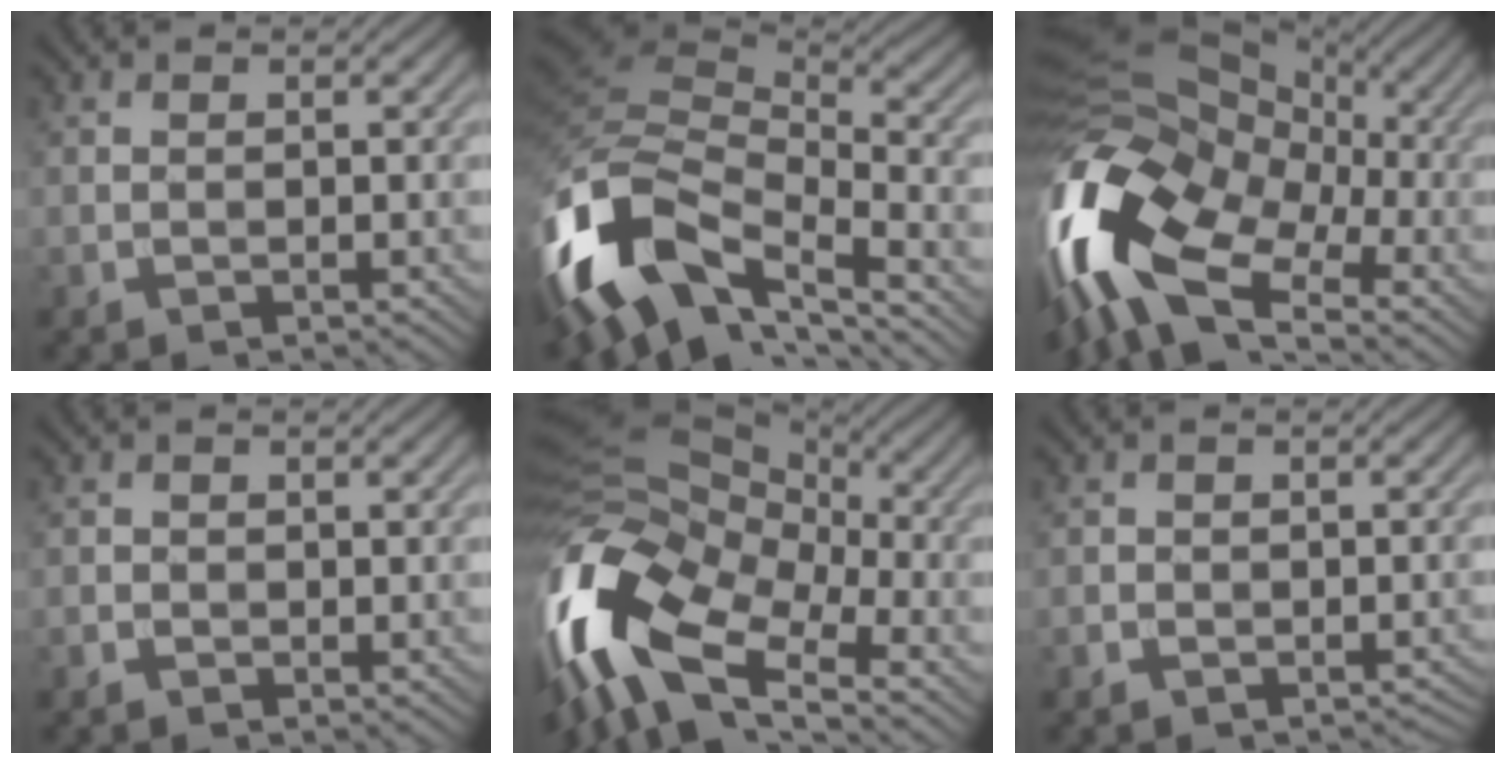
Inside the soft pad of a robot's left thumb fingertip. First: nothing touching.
{"total": 15.0, "force": [-6.7, 7.8, 10.9], "torque": [-0.268, -0.006, -0.128]}
{"total": 19.0, "force": [-6.2, 10.9, 14.3], "torque": [-0.318, -0.013, -0.119]}
{"total": 1.0, "force": [-0.3, 0.9, 0.4], "torque": [-0.008, -0.005, -0.009]}
{"total": 17.3, "force": [-6.0, 9.8, 12.9], "torque": [-0.311, -0.009, -0.118]}
{"total": 1.8, "force": [-1.0, 1.4, 0.5], "torque": [-0.003, -0.002, -0.013]}